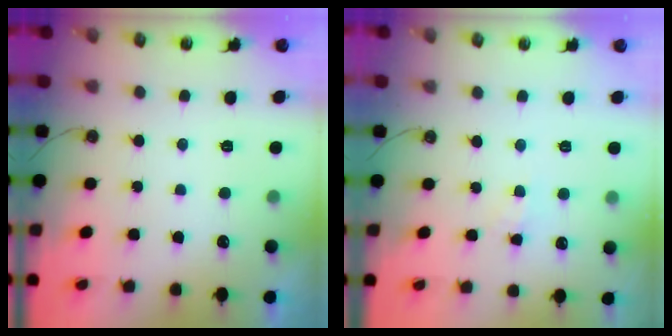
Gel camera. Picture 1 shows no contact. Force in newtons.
{"total": 2.0, "press": 2.0, "slide": 0.3}